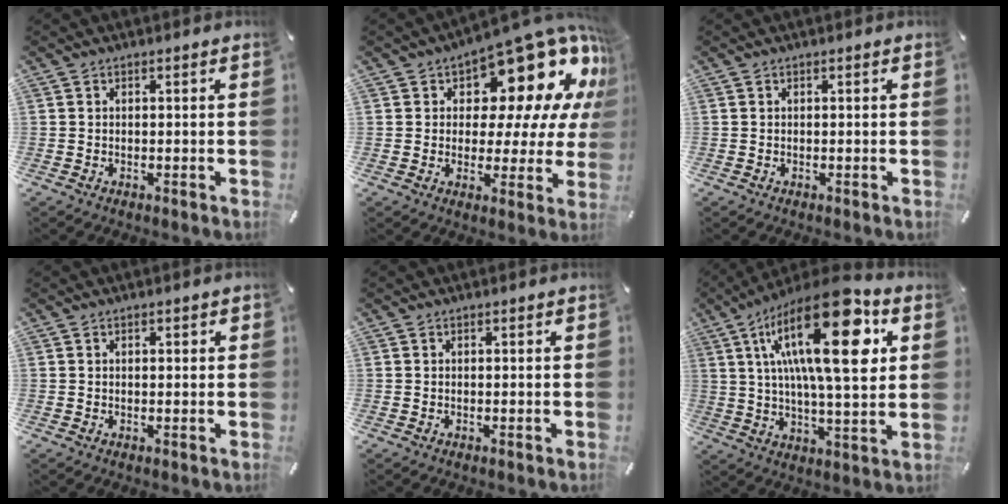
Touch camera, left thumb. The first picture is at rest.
{"total": 17.9, "force": [10.6, 9.3, 11.0], "torque": [-0.145, -0.092, 0.175]}
{"total": 0.0}
{"total": 0.9, "force": [0.2, 0.5, 0.7], "torque": [-0.013, 0.004, 0.002]}
{"total": 0.0}
{"total": 27.1, "force": [9.4, 9.3, 23.7], "torque": [-0.410, -0.036, 0.133]}